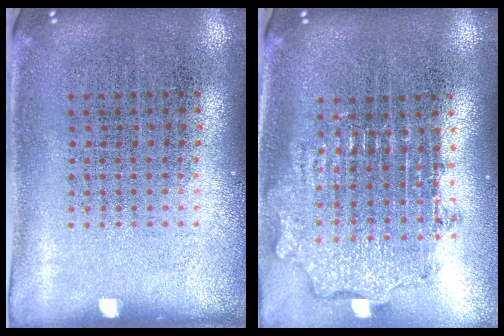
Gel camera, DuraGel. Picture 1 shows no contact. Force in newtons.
{"total": 1.9, "press": 1.4, "slide": 1.2}